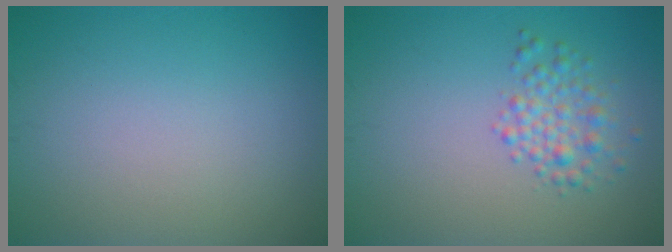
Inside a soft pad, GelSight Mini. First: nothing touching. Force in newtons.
{"total": 2.5, "press": 2.5, "slide": 0.0}